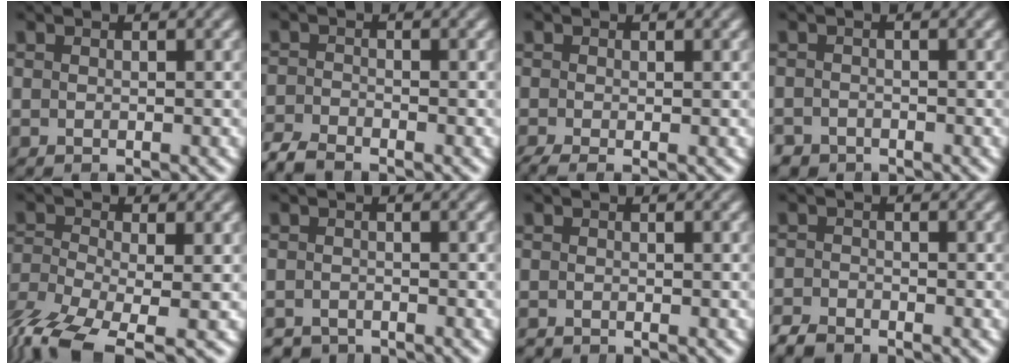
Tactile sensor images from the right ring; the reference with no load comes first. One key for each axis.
{"total": 2.4, "fx": -2.3, "fy": 0.5, "fz": 0.2, "tx": -0.004, "ty": -0.015, "tz": -0.040}
{"total": 1.9, "fx": -1.3, "fy": 0.9, "fz": 1.1, "tx": -0.024, "ty": -0.016, "tz": -0.014}
{"total": 2.2, "fx": -2.0, "fy": 1.0, "fz": -0.4, "tx": 0.005, "ty": -0.021, "tz": -0.028}
{"total": 7.0, "fx": -4.8, "fy": 3.1, "fz": 4.0, "tx": -0.102, "ty": -0.051, "tz": -0.053}
{"total": 2.2, "fx": -2.1, "fy": 0.4, "fz": -0.3, "tx": 0.002, "ty": -0.021, "tz": -0.030}
{"total": 0.7, "fx": -0.7, "fy": 0.0, "fz": -0.2, "tx": 0.002, "ty": -0.012, "tz": -0.007}
{"total": 2.1, "fx": -2.0, "fy": 0.5, "fz": -0.1, "tx": 0.000, "ty": -0.015, "tz": -0.035}